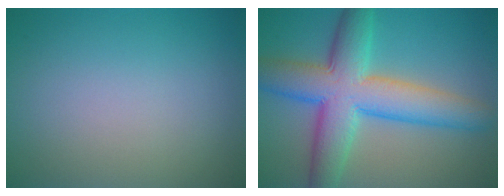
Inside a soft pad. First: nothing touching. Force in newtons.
{"total": 9.6, "press": 9.6, "slide": 0.1}